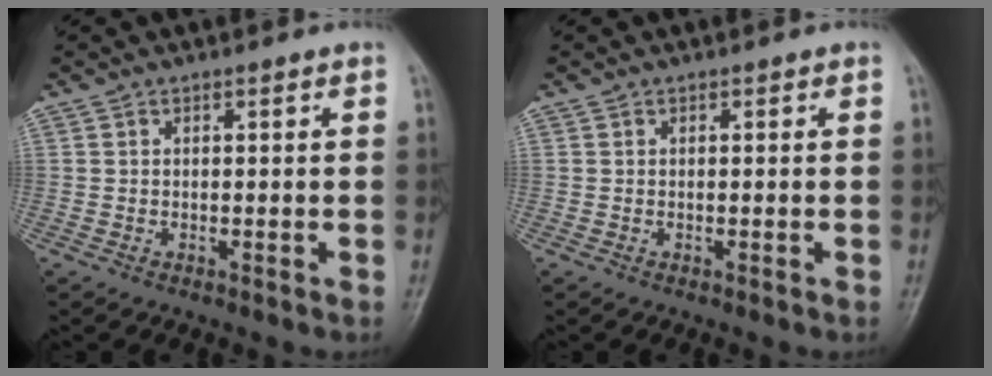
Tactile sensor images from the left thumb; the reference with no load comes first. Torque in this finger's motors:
{"motor_torque": [0.00, 0.00, 0.00, 0.00, 0.00]}